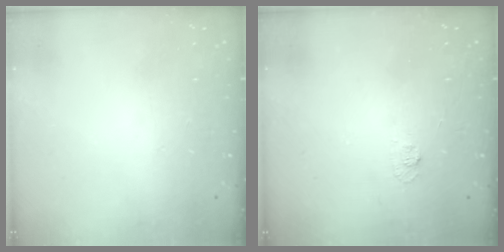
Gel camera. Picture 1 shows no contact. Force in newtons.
{"total": 4.1, "press": 4.1, "slide": 0.5}